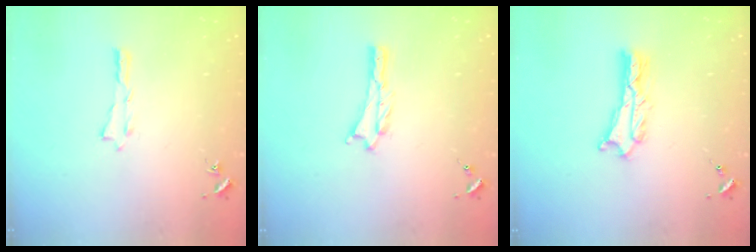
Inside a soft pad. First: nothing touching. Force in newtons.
{"total": 0.9, "press": 0.9, "slide": 0.2}
{"total": 2.4, "press": 2.4, "slide": 0.2}